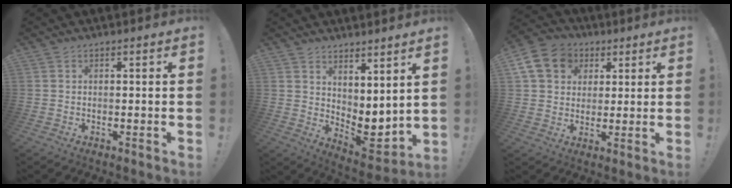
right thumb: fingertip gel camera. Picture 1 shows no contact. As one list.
[{"total": 5.0, "force": [1.9, 3.4, 3.2], "torque": [-0.026, -0.037, 0.044]}, {"total": 13.3, "force": [4.8, 11.0, 5.8], "torque": [-0.087, -0.016, 0.096]}]